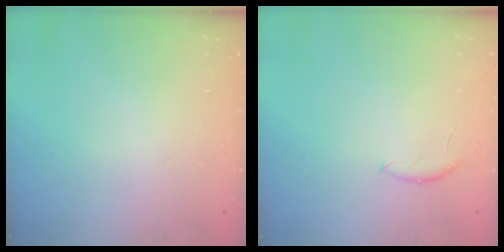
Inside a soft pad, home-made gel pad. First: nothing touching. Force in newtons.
{"total": 5.3, "press": 5.2, "slide": 0.6}